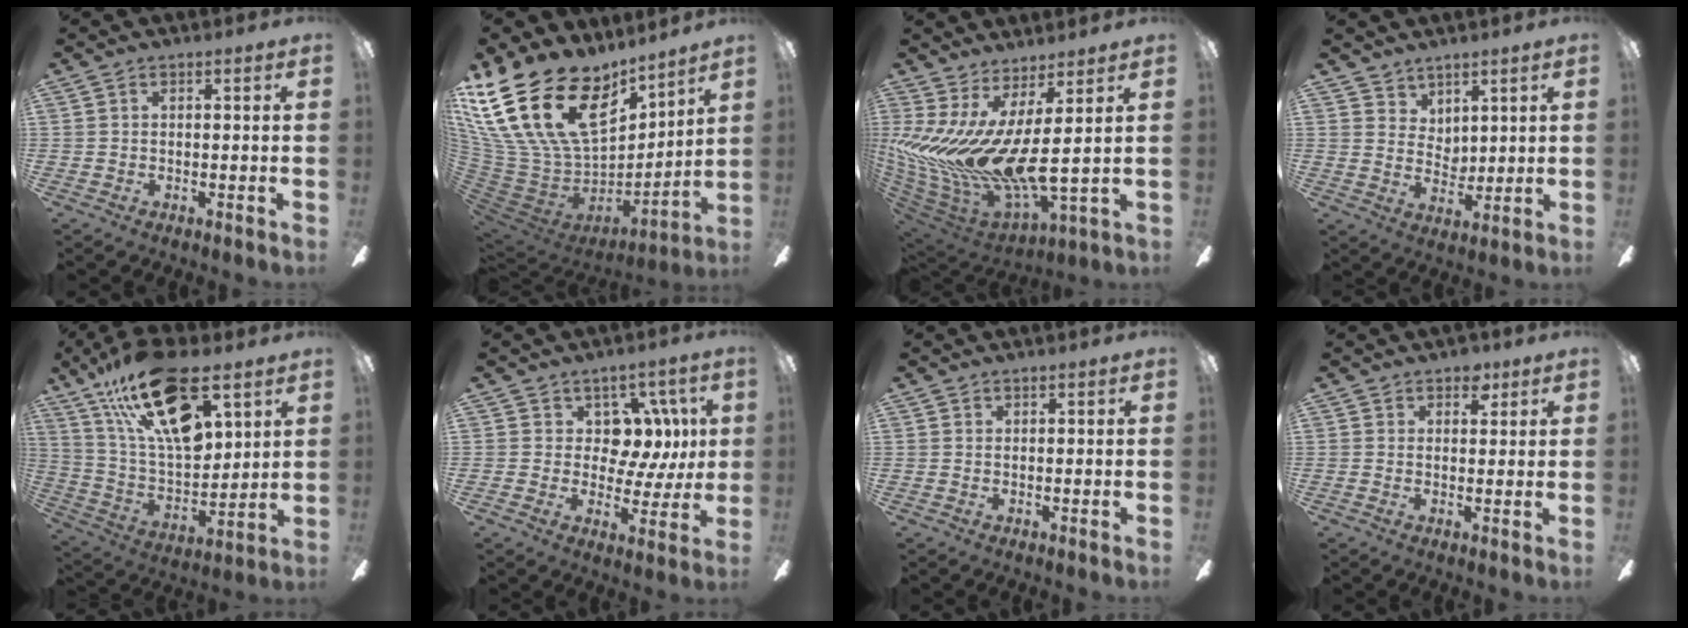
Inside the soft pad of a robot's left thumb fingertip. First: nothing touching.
{"total": 27.3, "force": [14.9, 16.3, 16.1], "torque": [-0.354, -0.103, 0.303]}
{"total": 14.5, "force": [0.6, 5.3, 13.4], "torque": [-0.304, -0.061, 0.010]}
{"total": 5.4, "force": [4.5, 2.8, -0.6], "torque": [-0.003, -0.029, 0.087]}
{"total": 25.0, "force": [13.3, 10.6, 18.2], "torque": [-0.337, -0.062, 0.226]}
{"total": 10.4, "force": [3.6, 8.0, 5.5], "torque": [-0.072, -0.015, 0.072]}
{"total": 0.0}
{"total": 3.2, "force": [2.1, 1.9, 1.4], "torque": [-0.008, -0.007, 0.033]}